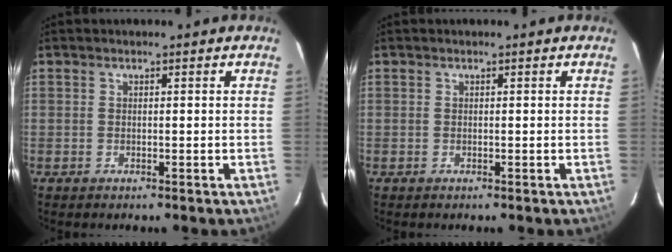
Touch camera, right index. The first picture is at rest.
{"total": 0.0}